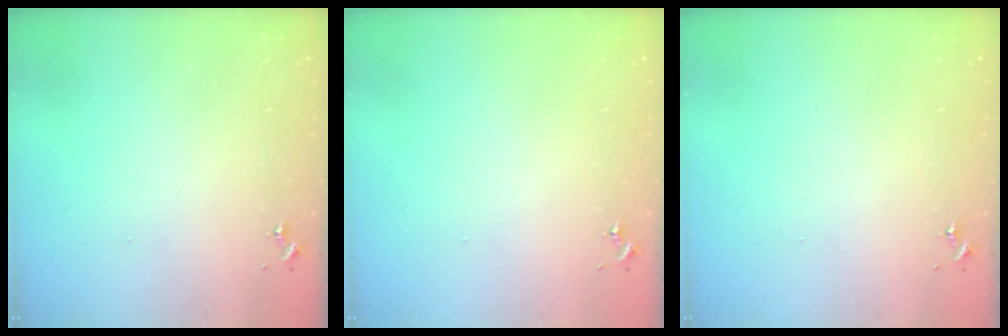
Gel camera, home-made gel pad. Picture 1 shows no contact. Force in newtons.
{"total": 0.0}
{"total": 0.0}